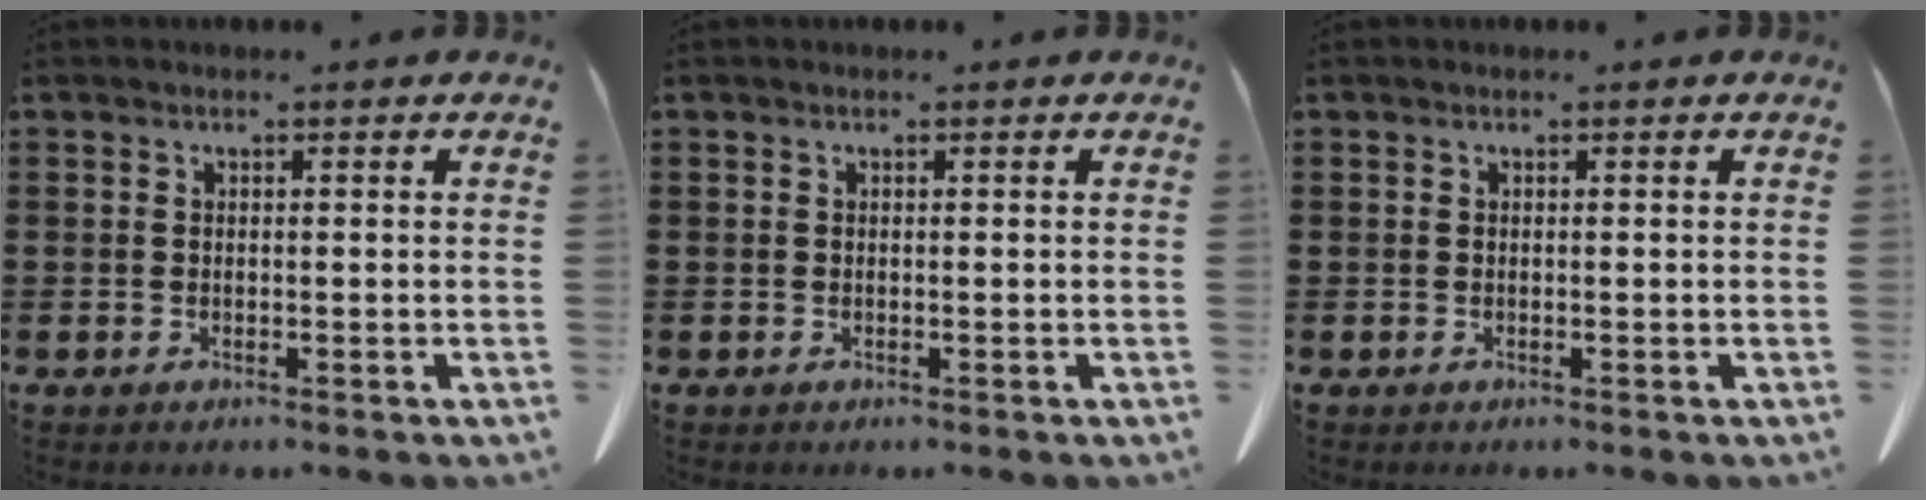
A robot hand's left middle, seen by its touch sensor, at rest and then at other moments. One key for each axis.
{"total": 0.0}
{"total": 0.0}